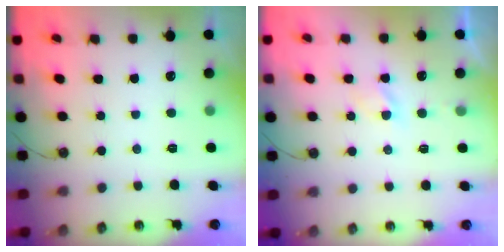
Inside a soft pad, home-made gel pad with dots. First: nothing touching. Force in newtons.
{"total": 3.1, "press": 3.0, "slide": 0.5}